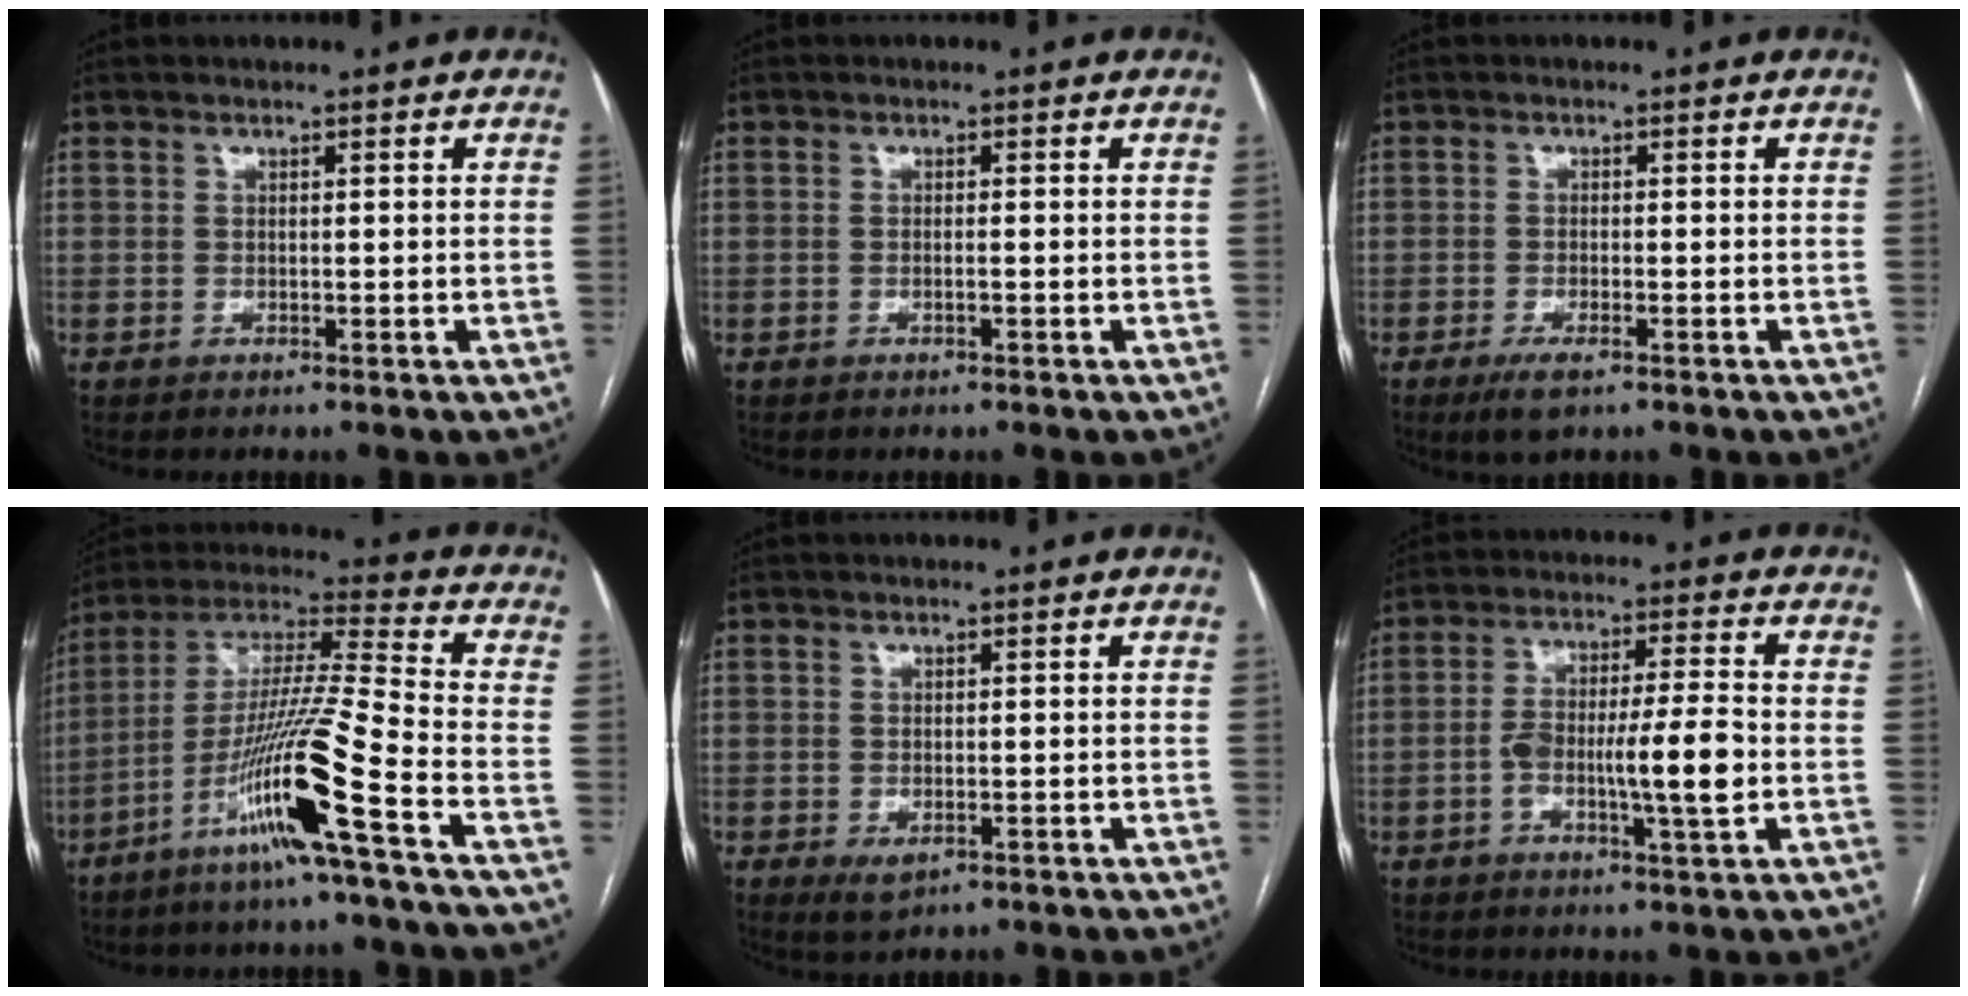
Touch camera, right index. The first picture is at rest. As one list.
[{"total": 0.5, "force": [-0.2, 0.0, 0.5], "torque": [-0.009, 0.001, -0.003]}, {"total": 3.8, "force": [-2.4, 1.0, 2.9], "torque": [-0.061, -0.007, -0.037]}, {"total": 16.1, "force": [-7.8, -1.7, 14.0], "torque": [-0.276, -0.019, -0.150]}, {"total": 2.7, "force": [-1.1, 1.4, 2.1], "torque": [-0.037, -0.004, -0.008]}, {"total": 9.7, "force": [-2.0, 0.9, 9.5], "torque": [-0.167, 0.007, -0.036]}]